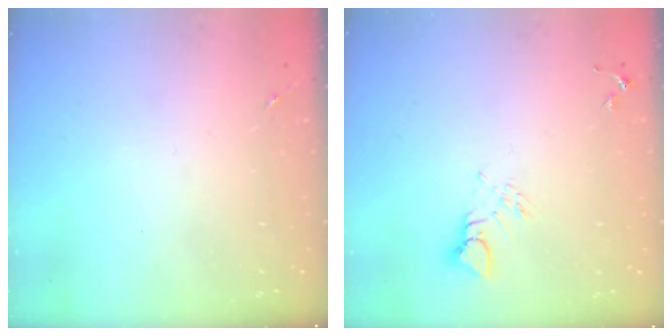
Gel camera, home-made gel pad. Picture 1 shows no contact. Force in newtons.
{"total": 3.9, "press": 3.9, "slide": 0.5}